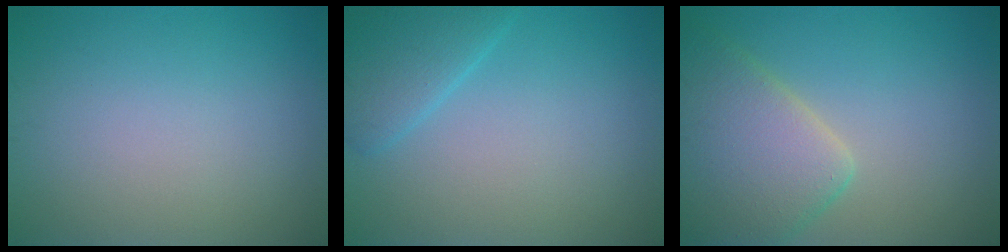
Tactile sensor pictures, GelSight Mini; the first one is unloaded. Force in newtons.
{"total": 3.0, "press": 3.0, "slide": 0.2}
{"total": 6.5, "press": 6.5, "slide": 0.6}